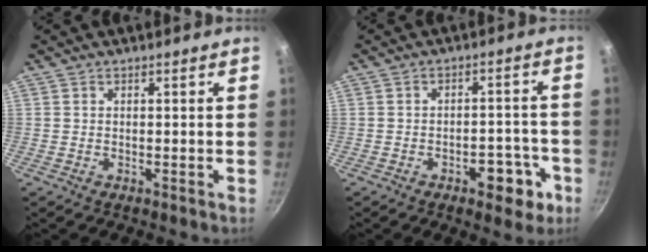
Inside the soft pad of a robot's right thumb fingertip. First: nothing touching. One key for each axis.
{"total": 7.9, "fx": -3.8, "fy": 4.1, "fz": 5.6, "tx": -0.047, "ty": 0.028, "tz": -0.042}